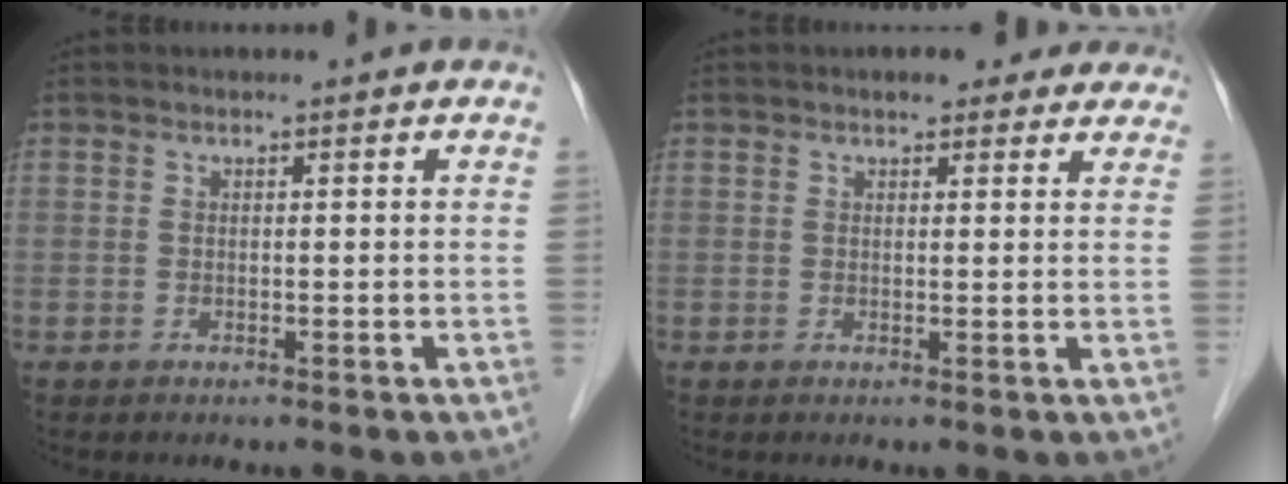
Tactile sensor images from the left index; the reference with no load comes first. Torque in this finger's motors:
{"motor_torque": [0.46, -0.59, 0.19, 0.02]}